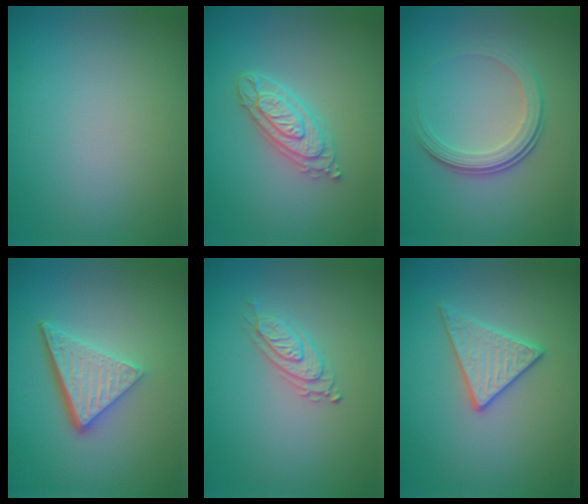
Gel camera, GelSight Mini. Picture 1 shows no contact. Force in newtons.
{"total": 3.0, "press": 2.9, "slide": 0.6}
{"total": 3.7, "press": 2.6, "slide": 2.7}
{"total": 5.5, "press": 3.7, "slide": 4.0}
{"total": 2.3, "press": 2.1, "slide": 0.9}
{"total": 2.9, "press": 2.9, "slide": 0.4}